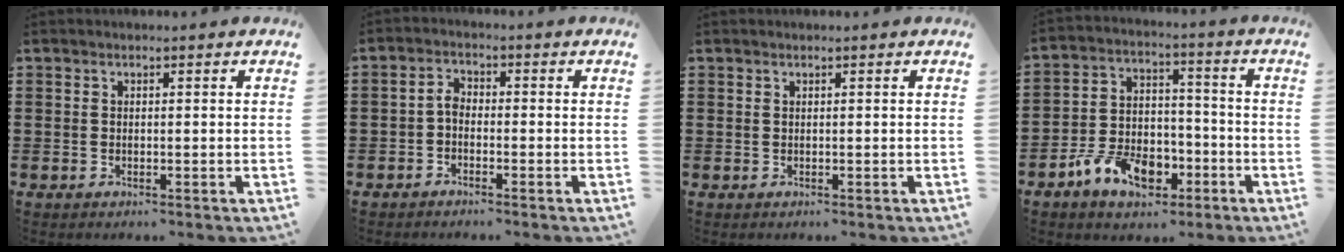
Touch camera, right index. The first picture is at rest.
{"total": 2.1, "force": [-1.0, 1.2, 1.4], "torque": [-0.031, 0.010, -0.022]}
{"total": 0.0}
{"total": 9.1, "force": [-4.9, 5.9, 4.8], "torque": [-0.113, 0.022, -0.092]}